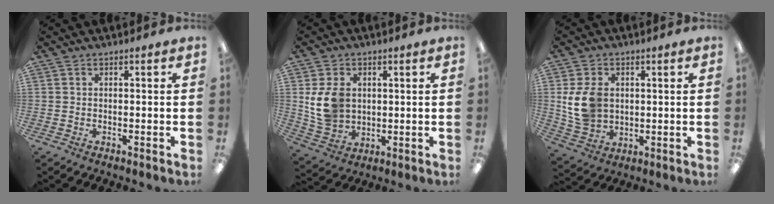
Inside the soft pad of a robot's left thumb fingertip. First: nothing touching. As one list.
[{"total": 9.6, "force": [2.1, 7.6, 5.5], "torque": [-0.116, 0.003, 0.039]}, {"total": 9.8, "force": [1.8, 7.6, 6.0], "torque": [-0.129, 0.007, 0.036]}]